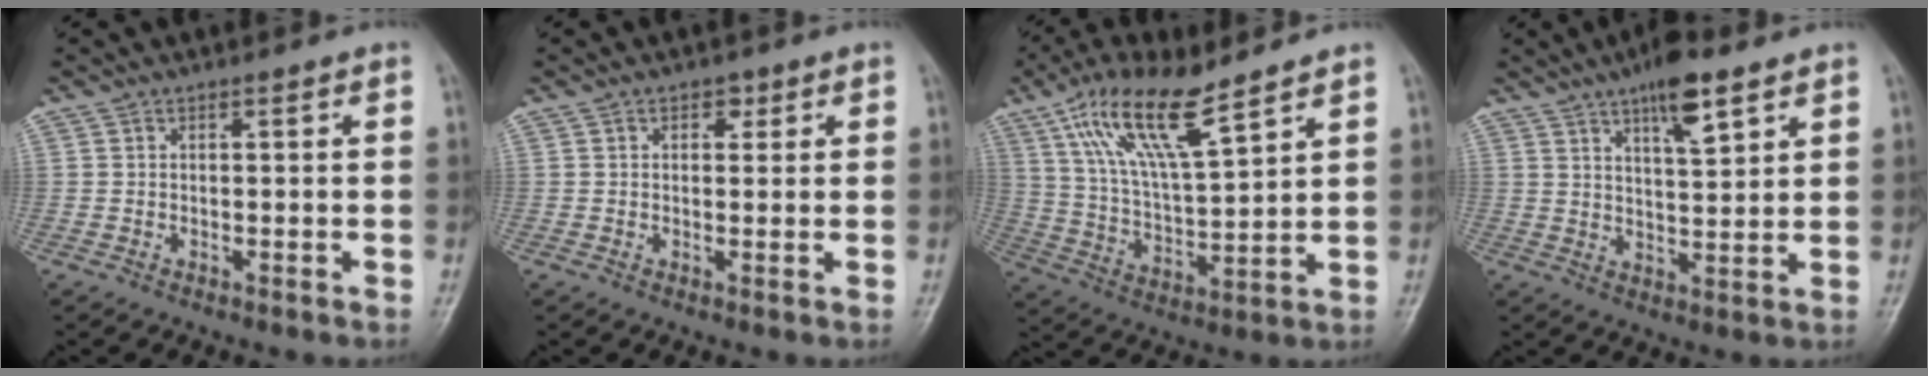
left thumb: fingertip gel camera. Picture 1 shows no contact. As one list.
[{"total": 2.0, "force": [0.9, 1.4, 1.0], "torque": [0.001, -0.001, 0.008]}, {"total": 14.9, "force": [9.4, 4.0, 10.9], "torque": [-0.198, -0.034, 0.188]}, {"total": 9.0, "force": [5.5, 2.6, 6.6], "torque": [-0.092, -0.029, 0.087]}]